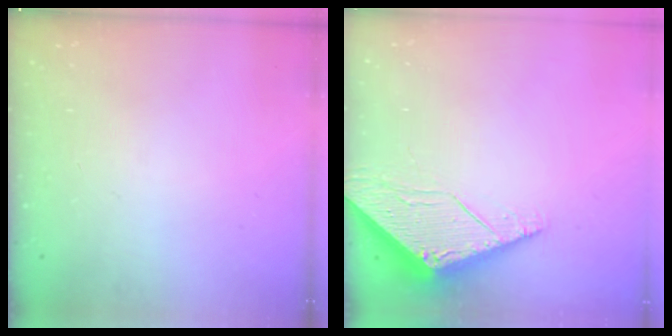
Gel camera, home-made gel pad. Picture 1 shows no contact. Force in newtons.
{"total": 6.2, "press": 6.2, "slide": 0.5}